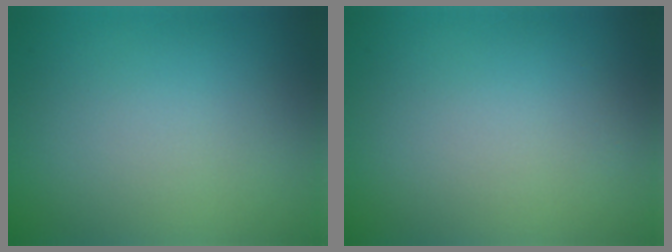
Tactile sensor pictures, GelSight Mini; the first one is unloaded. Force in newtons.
{"total": 0.0}